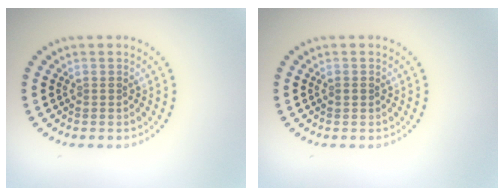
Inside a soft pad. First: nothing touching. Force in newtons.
{"total": 0.6, "press": 0.6, "slide": 0.1}